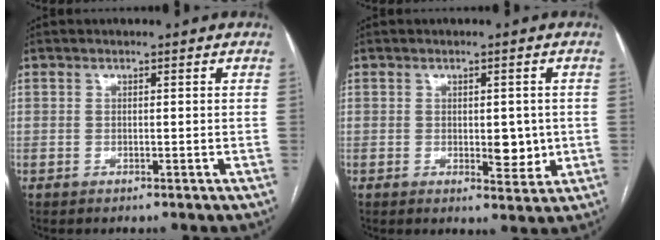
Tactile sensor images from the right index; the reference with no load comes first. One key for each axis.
{"total": 4.4, "fx": -0.3, "fy": 2.0, "fz": 3.9, "tx": -0.049, "ty": -0.006, "tz": 0.003}